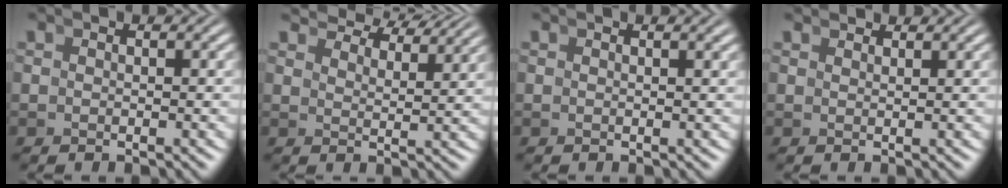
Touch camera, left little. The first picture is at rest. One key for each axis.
{"total": 5.9, "fx": 5.7, "fy": 0.5, "fz": 1.7, "tx": -0.013, "ty": 0.019, "tz": 0.087}
{"total": 0.7, "fx": 0.5, "fy": -0.3, "fz": 0.3, "tx": 0.005, "ty": 0.006, "tz": 0.007}
{"total": 2.0, "fx": 1.9, "fy": -0.5, "fz": 0.0, "tx": 0.018, "ty": 0.009, "tz": 0.033}